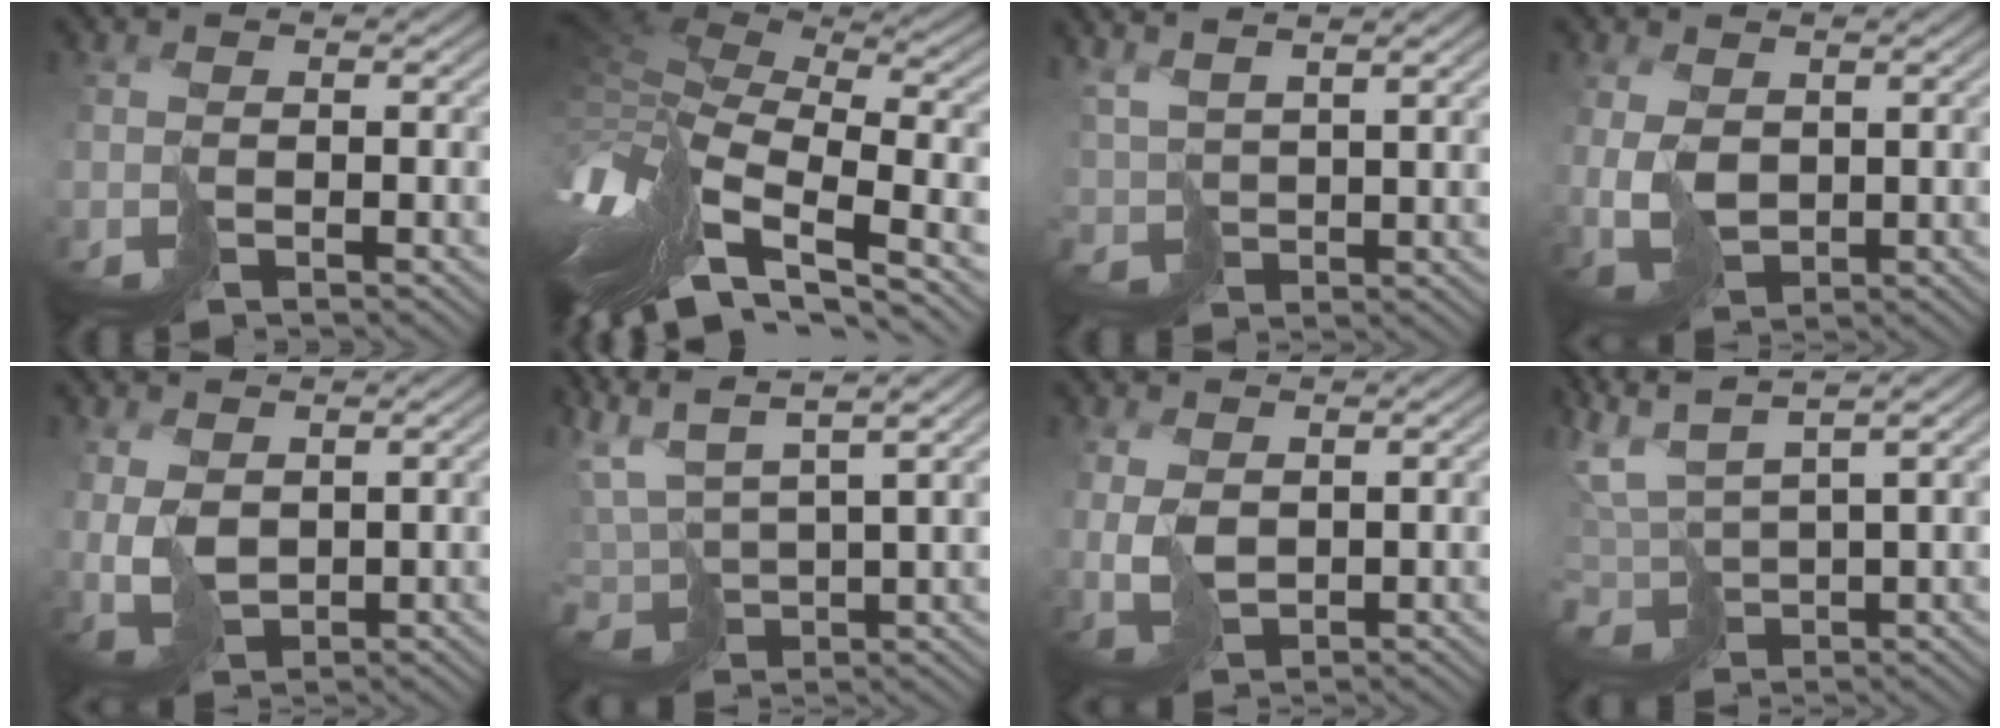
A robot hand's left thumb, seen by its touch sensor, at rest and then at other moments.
{"total": 12.8, "force": [-5.5, 5.5, 10.2], "torque": [-0.241, 0.002, -0.082]}
{"total": 4.9, "force": [4.8, 0.6, 0.5], "torque": [-0.010, 0.011, 0.101]}
{"total": 3.6, "force": [1.2, 2.7, 2.0], "torque": [-0.061, -0.002, 0.034]}
{"total": 3.3, "force": [1.6, 2.4, 1.6], "torque": [-0.051, -0.001, 0.041]}
{"total": 8.2, "force": [5.5, 2.7, 5.5], "torque": [-0.143, 0.020, 0.113]}
{"total": 2.7, "force": [1.5, 1.9, 1.3], "torque": [-0.047, 0.000, 0.039]}
{"total": 7.1, "force": [5.7, 1.9, 3.9], "torque": [-0.103, 0.028, 0.116]}